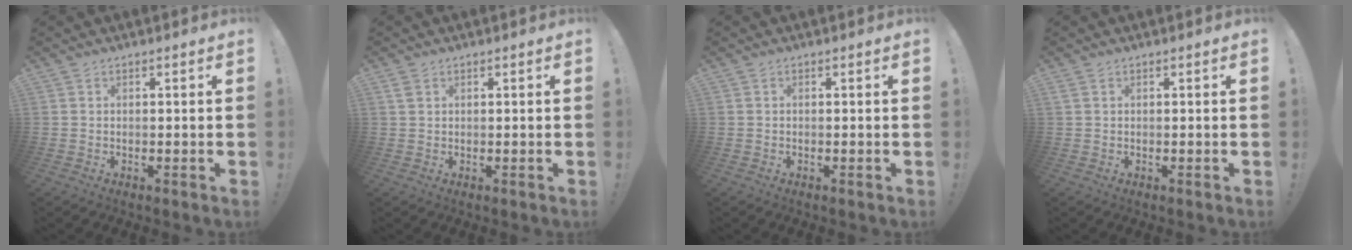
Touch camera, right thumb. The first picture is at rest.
{"total": 2.2, "force": [1.2, 1.4, 1.2], "torque": [-0.016, 0.000, 0.021]}
{"total": 0.0}
{"total": 0.6, "force": [0.3, 0.3, 0.5], "torque": [-0.009, 0.001, 0.006]}